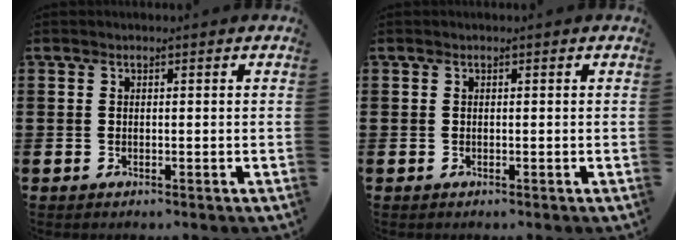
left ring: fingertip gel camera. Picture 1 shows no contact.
{"total": 0.0}